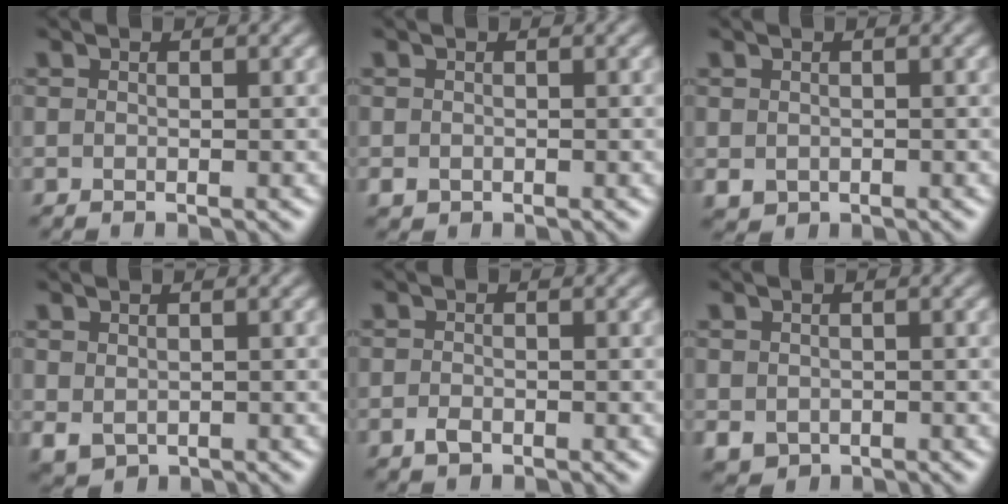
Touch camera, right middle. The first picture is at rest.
{"total": 0.7, "force": [-0.3, 0.6, 0.3], "torque": [-0.002, -0.006, -0.006]}
{"total": 1.1, "force": [-0.1, 1.0, 0.4], "torque": [-0.007, -0.006, 0.001]}
{"total": 1.4, "force": [0.1, 1.2, 0.8], "torque": [-0.021, -0.008, 0.009]}
{"total": 1.1, "force": [-0.6, 0.7, 0.7], "torque": [-0.013, -0.001, -0.013]}
{"total": 1.6, "force": [-0.4, 1.4, 0.6], "torque": [-0.013, -0.010, -0.005]}